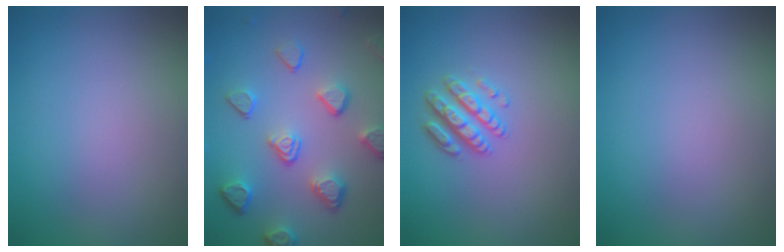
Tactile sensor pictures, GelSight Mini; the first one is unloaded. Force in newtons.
{"total": 5.1, "press": 3.8, "slide": 3.3}
{"total": 2.8, "press": 2.7, "slide": 0.8}
{"total": 0.0}